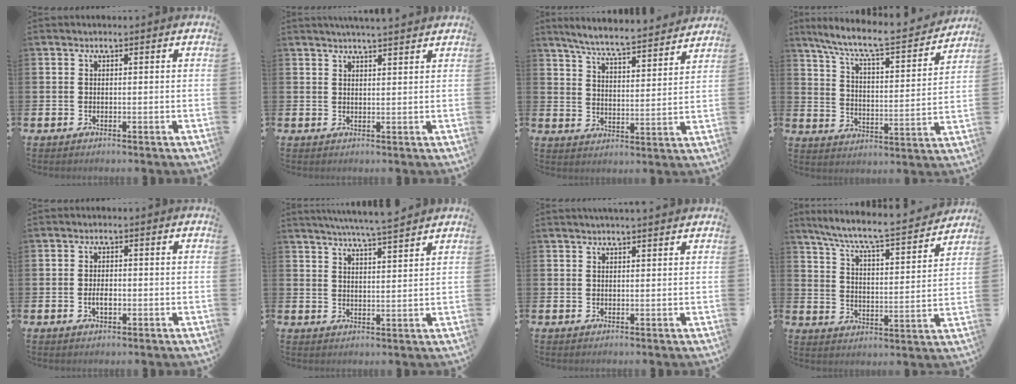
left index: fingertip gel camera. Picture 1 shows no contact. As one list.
[{"total": 2.9, "force": [2.8, -0.3, 0.6], "torque": [-0.010, -0.013, 0.050]}, {"total": 6.9, "force": [6.6, 0.0, 1.9], "torque": [-0.058, -0.048, 0.112]}, {"total": 8.9, "force": [7.9, 1.2, 3.8], "torque": [-0.102, -0.055, 0.131]}, {"total": 2.1, "force": [-0.4, 1.1, 1.7], "torque": [-0.023, -0.002, -0.009]}, {"total": 5.8, "force": [5.6, -0.7, 1.6], "torque": [-0.044, -0.028, 0.098]}, {"total": 1.6, "force": [1.5, -0.1, 0.5], "torque": [-0.004, -0.005, 0.026]}, {"total": 7.5, "force": [7.0, 0.2, 2.8], "torque": [-0.079, -0.058, 0.114]}]